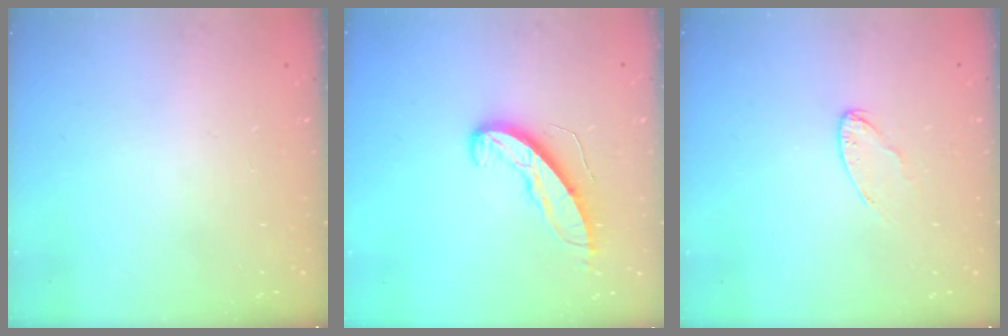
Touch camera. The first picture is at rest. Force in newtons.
{"total": 9.2, "press": 9.2, "slide": 0.5}
{"total": 5.8, "press": 5.8, "slide": 0.5}